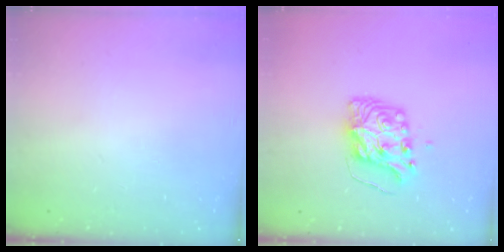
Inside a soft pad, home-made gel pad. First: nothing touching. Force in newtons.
{"total": 9.2, "press": 9.1, "slide": 1.3}